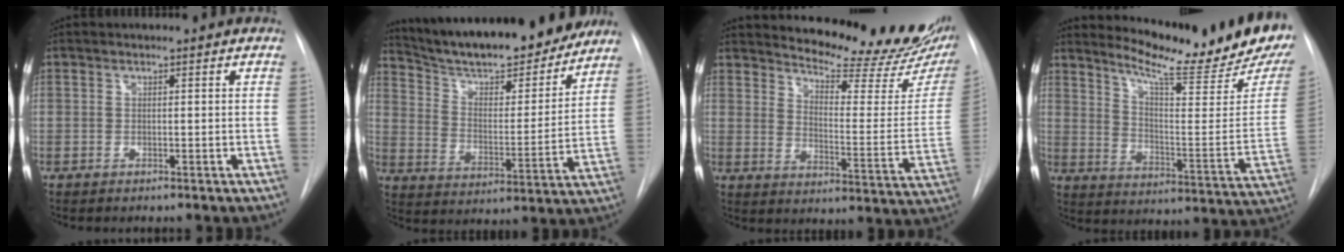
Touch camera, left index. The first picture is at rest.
{"total": 22.1, "force": [19.7, 4.1, 9.1], "torque": [-0.148, -0.007, 0.293]}
{"total": 20.4, "force": [18.8, 2.3, 7.7], "torque": [-0.110, -0.099, 0.232]}
{"total": 20.4, "force": [18.2, 0.7, 9.2], "torque": [-0.146, -0.105, 0.242]}